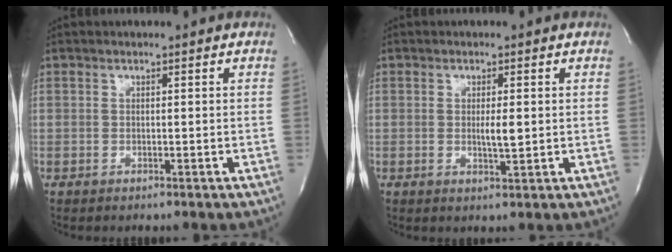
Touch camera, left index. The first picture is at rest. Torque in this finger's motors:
{"motor_torque": [0.16, 0.03, 0.02, 0.02]}